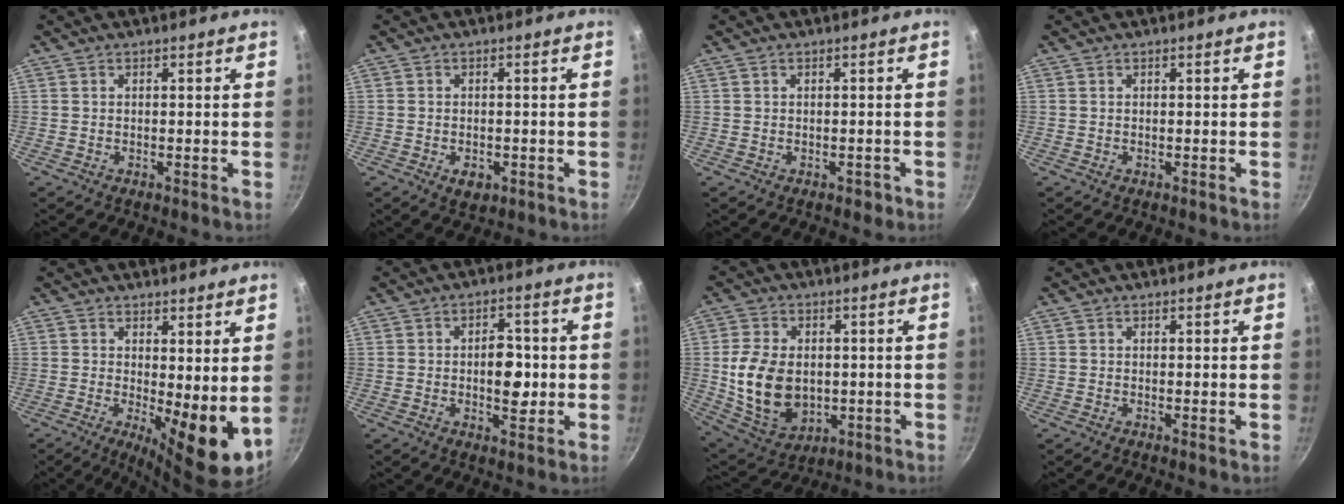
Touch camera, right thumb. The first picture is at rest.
{"total": 3.2, "force": [-1.2, 2.2, 2.1], "torque": [-0.028, 0.004, -0.011]}
{"total": 1.7, "force": [-0.6, 1.2, 0.9], "torque": [0.001, 0.015, 0.001]}
{"total": 0.0}
{"total": 9.5, "force": [0.4, 3.1, 9.0], "torque": [-0.113, -0.024, 0.011]}
{"total": 7.5, "force": [-0.5, 4.4, 6.1], "torque": [-0.061, 0.007, -0.010]}
{"total": 14.5, "force": [-0.2, 10.4, 10.2], "torque": [-0.174, -0.011, 0.013]}
{"total": 0.7, "force": [0.4, 0.3, 0.5], "torque": [-0.006, -0.005, 0.003]}